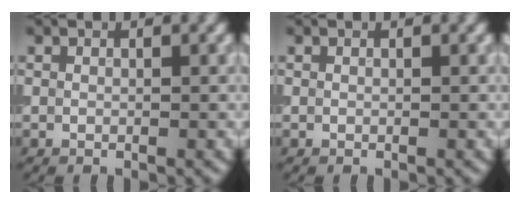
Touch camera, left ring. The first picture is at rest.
{"total": 0.0}